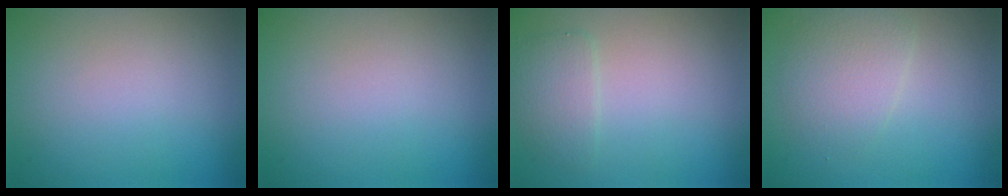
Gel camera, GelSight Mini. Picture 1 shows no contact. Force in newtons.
{"total": 0.0}
{"total": 2.0, "press": 2.0, "slide": 0.2}
{"total": 2.8, "press": 2.8, "slide": 0.1}